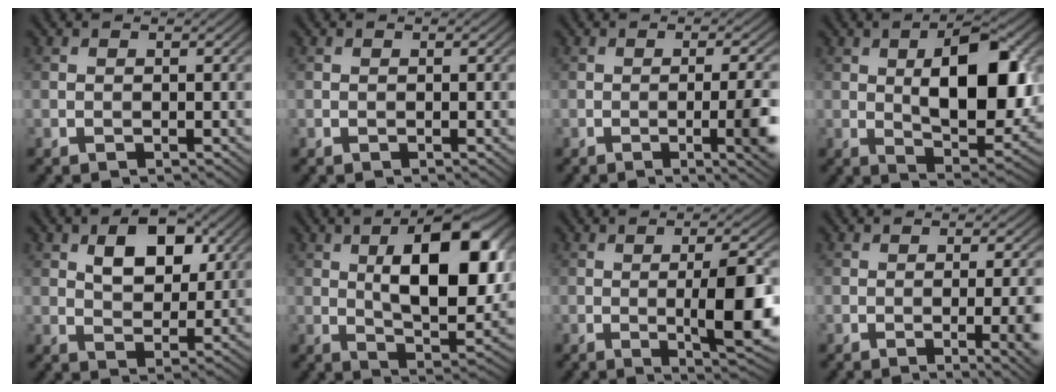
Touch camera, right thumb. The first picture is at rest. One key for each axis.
{"total": 0.0}
{"total": 6.0, "fx": -1.2, "fy": 1.4, "fz": 5.8, "tx": -0.082, "ty": -0.002, "tz": -0.015}
{"total": 12.1, "fx": 1.7, "fy": 5.6, "fz": 10.6, "tx": -0.160, "ty": -0.001, "tz": 0.031}
{"total": 6.8, "fx": 2.7, "fy": 3.8, "fz": 4.9, "tx": -0.080, "ty": -0.002, "tz": 0.042}
{"total": 13.5, "fx": 2.9, "fy": 5.8, "fz": 11.8, "tx": -0.170, "ty": -0.001, "tz": 0.042}
{"total": 7.9, "fx": -0.7, "fy": 1.7, "fz": 7.6, "tx": -0.122, "ty": -0.002, "tz": -0.011}
{"total": 6.3, "fx": -1.3, "fy": 1.8, "fz": 5.9, "tx": -0.072, "ty": -0.003, "tz": -0.009}